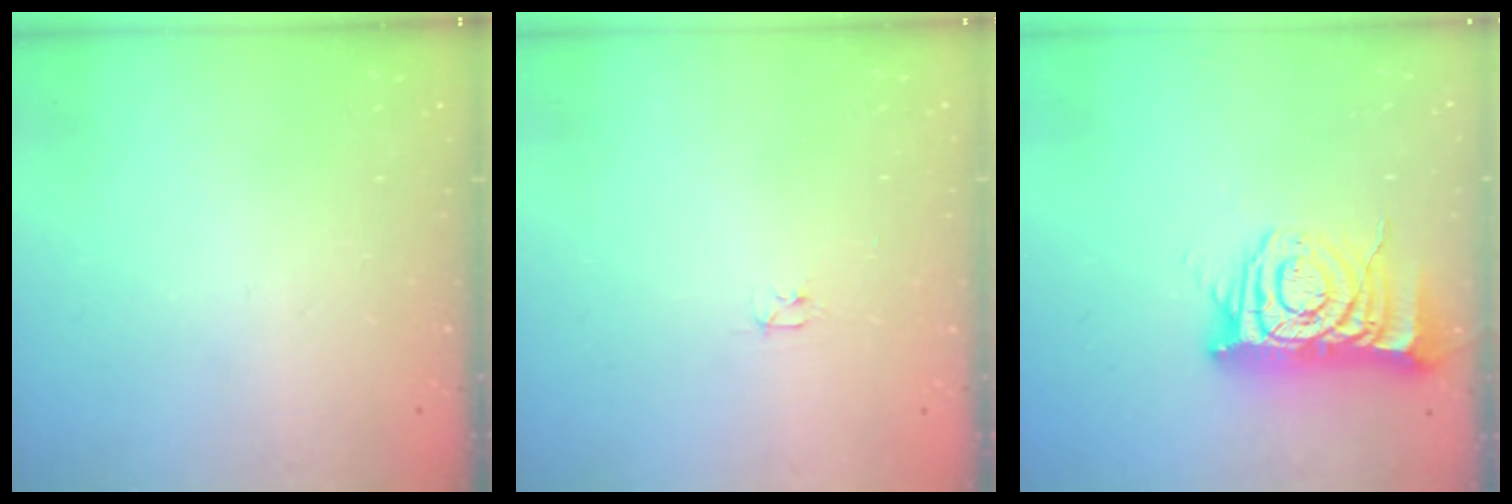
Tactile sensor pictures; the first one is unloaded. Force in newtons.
{"total": 2.4, "press": 2.3, "slide": 0.4}
{"total": 11.5, "press": 11.4, "slide": 1.4}